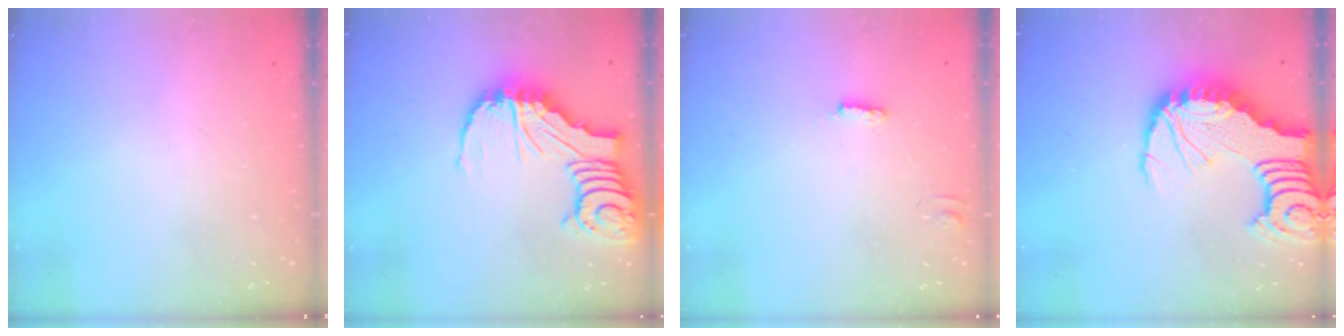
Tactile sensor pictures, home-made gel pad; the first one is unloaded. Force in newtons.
{"total": 14.6, "press": 14.5, "slide": 1.7}
{"total": 2.6, "press": 2.6, "slide": 0.4}
{"total": 15.9, "press": 15.8, "slide": 1.9}